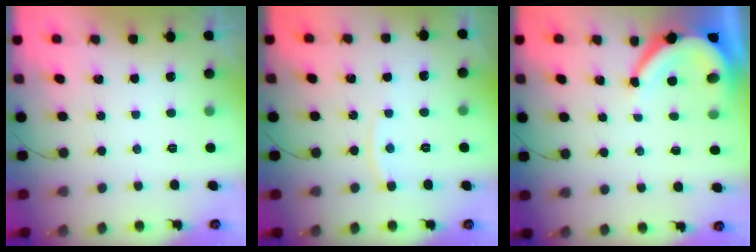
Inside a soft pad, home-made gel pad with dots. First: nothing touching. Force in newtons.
{"total": 3.2, "press": 3.2, "slide": 0.4}
{"total": 7.3, "press": 7.3, "slide": 0.5}